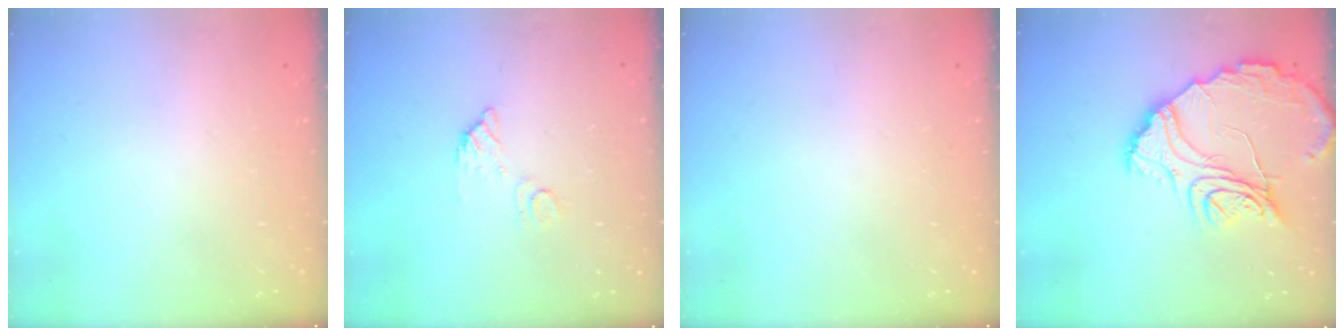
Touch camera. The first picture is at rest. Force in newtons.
{"total": 5.8, "press": 5.8, "slide": 0.2}
{"total": 0.0}
{"total": 16.0, "press": 15.9, "slide": 1.4}